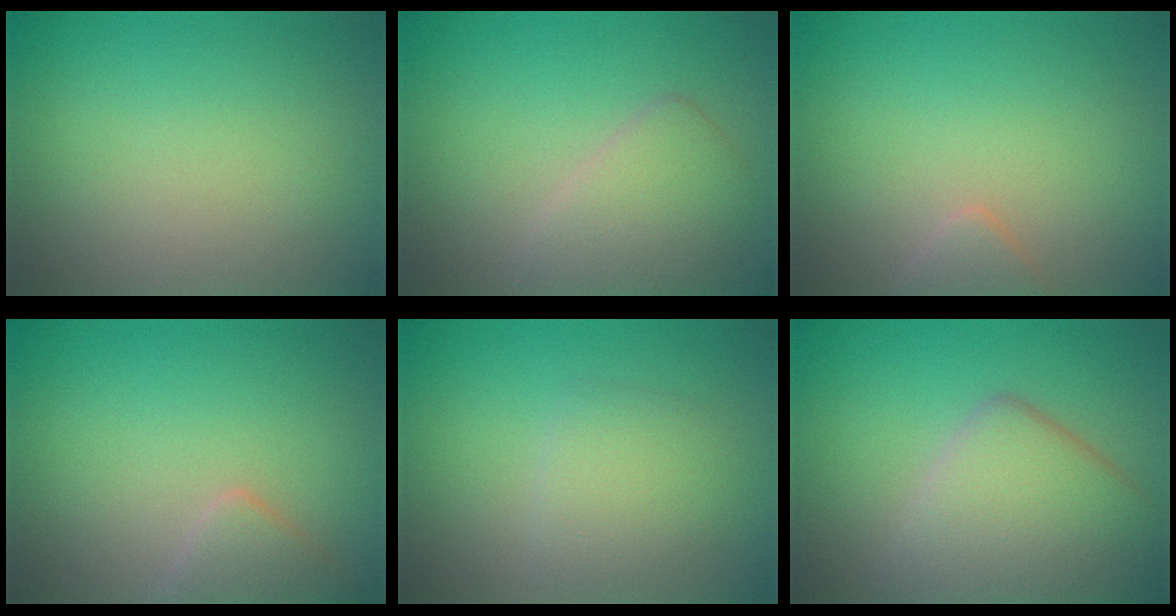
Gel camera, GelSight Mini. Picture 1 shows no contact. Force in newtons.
{"total": 3.2, "press": 3.2, "slide": 0.3}
{"total": 1.3, "press": 1.3, "slide": 0.1}
{"total": 2.2, "press": 2.2, "slide": 0.2}
{"total": 2.6, "press": 2.6, "slide": 0.1}
{"total": 6.6, "press": 6.6, "slide": 0.3}